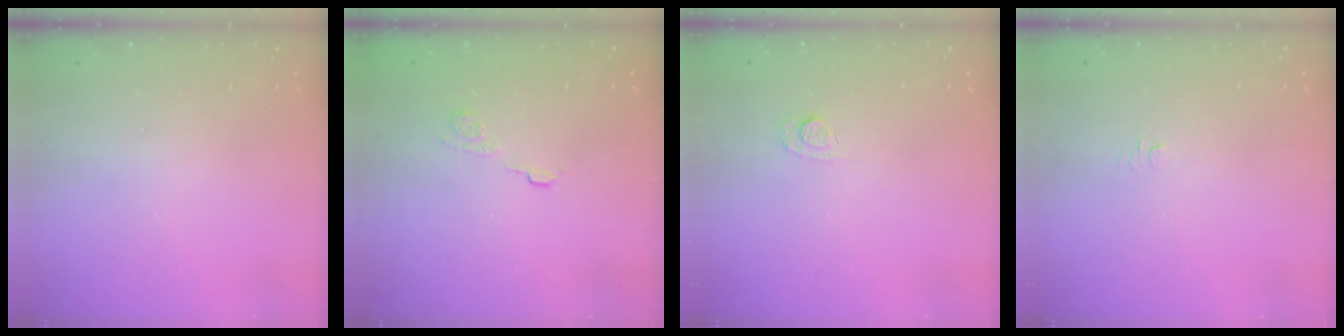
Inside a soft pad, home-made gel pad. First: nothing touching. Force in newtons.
{"total": 5.7, "press": 5.5, "slide": 1.2}
{"total": 5.7, "press": 5.6, "slide": 0.8}
{"total": 3.7, "press": 3.6, "slide": 0.3}